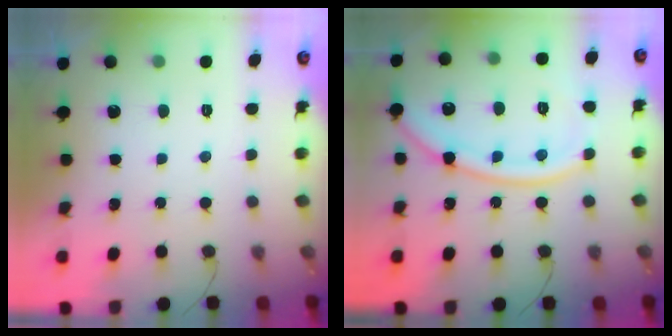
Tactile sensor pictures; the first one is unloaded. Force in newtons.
{"total": 14.7, "press": 14.6, "slide": 1.6}